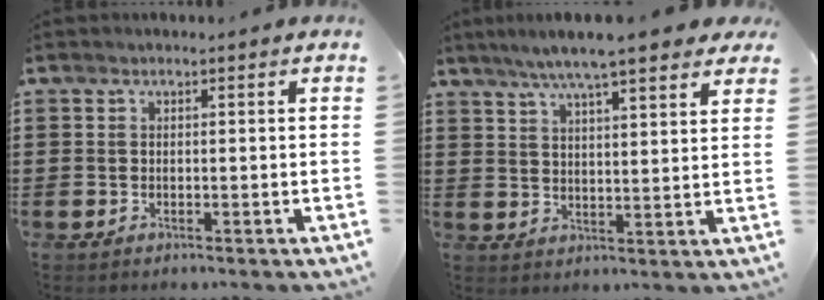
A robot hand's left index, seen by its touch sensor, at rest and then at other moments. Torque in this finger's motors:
{"motor_torque": [2.14, 0.00, 1.05, 0.21]}